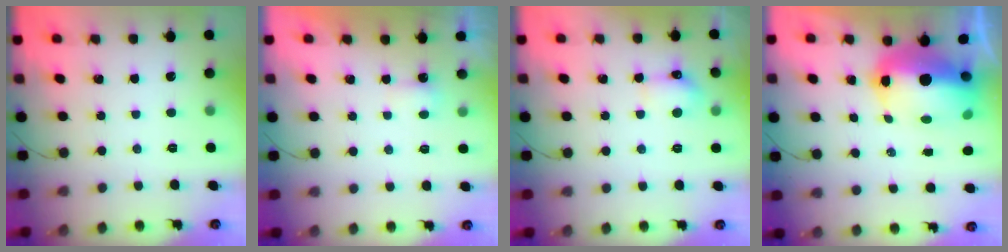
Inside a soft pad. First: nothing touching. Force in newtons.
{"total": 2.8, "press": 2.7, "slide": 0.7}
{"total": 5.5, "press": 5.5, "slide": 0.9}
{"total": 13.4, "press": 13.1, "slide": 2.7}